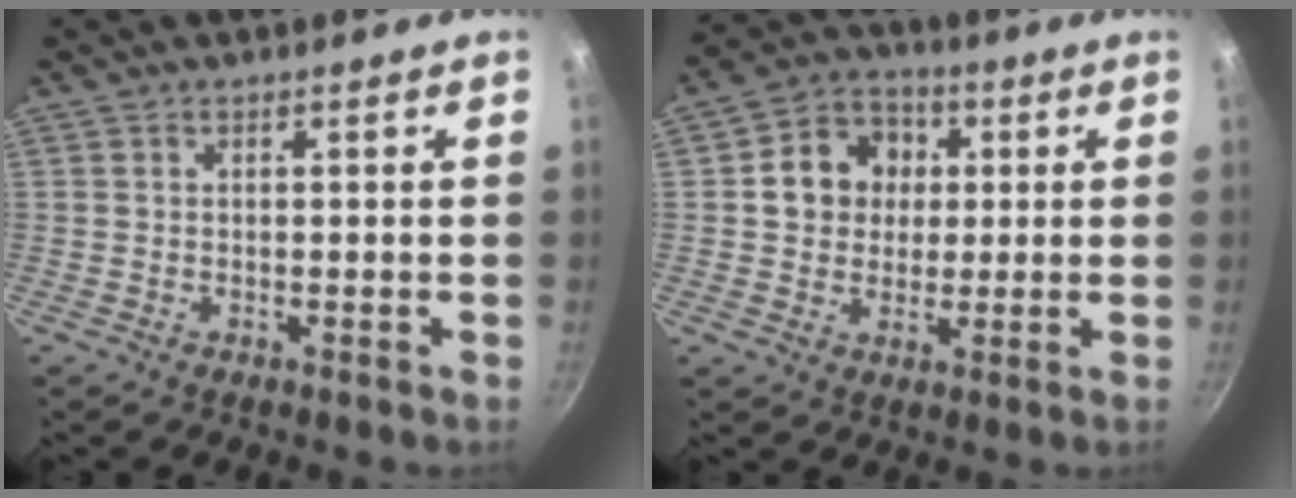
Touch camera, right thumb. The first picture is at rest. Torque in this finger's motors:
{"motor_torque": [0.41, 2.07, 0.69, 0.01, 0.02]}